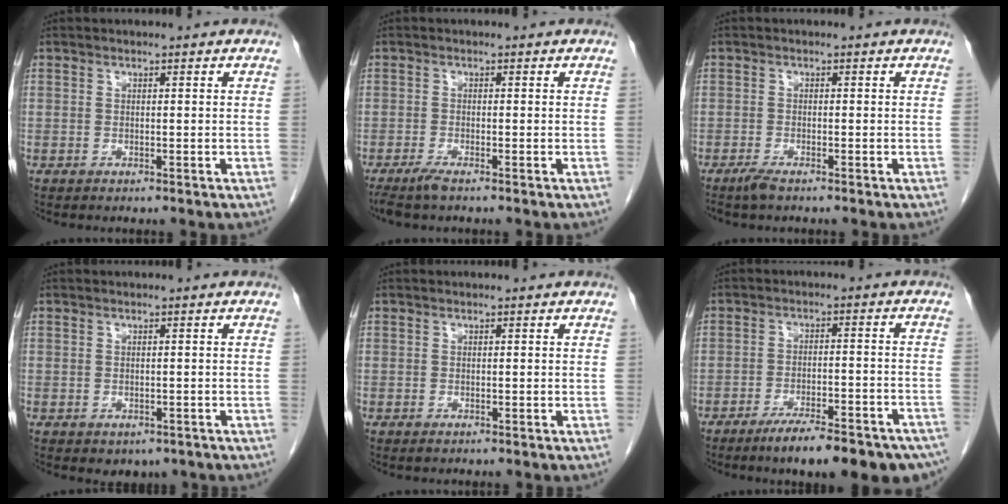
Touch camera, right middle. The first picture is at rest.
{"total": 2.3, "force": [-1.8, 0.0, 1.4], "torque": [-0.034, -0.007, -0.037]}
{"total": 1.7, "force": [-1.4, 0.2, 1.0], "torque": [-0.030, -0.005, -0.027]}
{"total": 2.1, "force": [-1.1, 1.5, 1.0], "torque": [-0.008, 0.000, -0.003]}
{"total": 0.0}
{"total": 16.2, "force": [-12.8, 3.2, 9.4], "torque": [-0.077, 0.015, -0.175]}